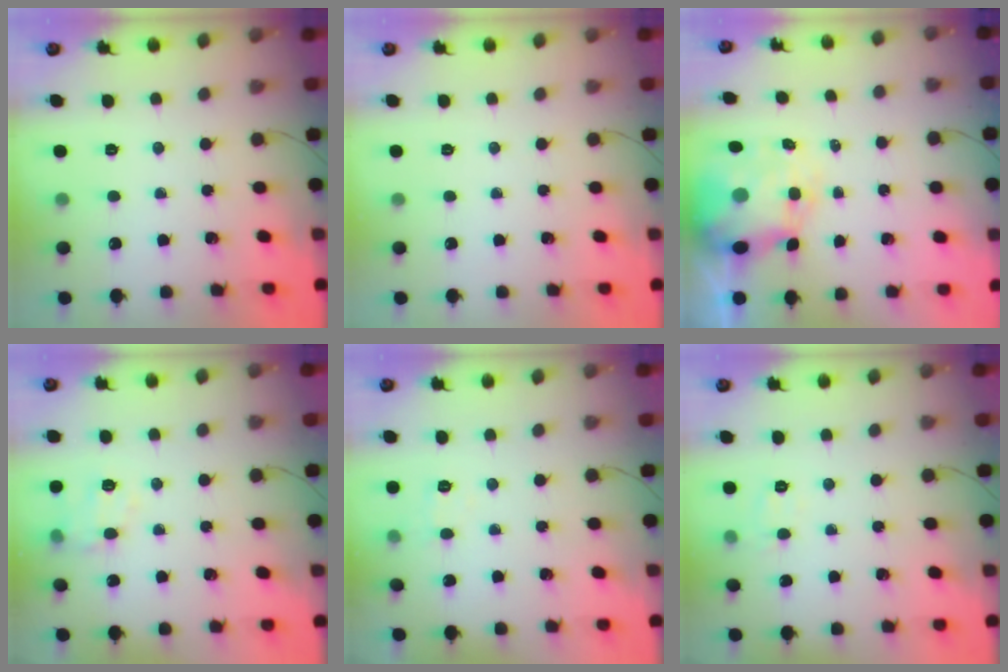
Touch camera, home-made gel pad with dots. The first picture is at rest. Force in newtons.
{"total": 0.0}
{"total": 7.6, "press": 7.4, "slide": 1.9}
{"total": 7.3, "press": 7.3, "slide": 1.0}
{"total": 4.4, "press": 4.1, "slide": 1.6}
{"total": 5.7, "press": 5.6, "slide": 1.1}